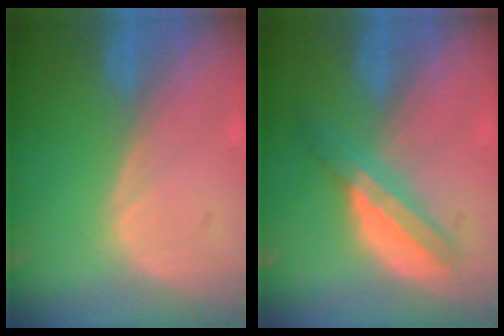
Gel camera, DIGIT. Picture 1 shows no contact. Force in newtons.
{"total": 5.6, "press": 5.2, "slide": 2.0}